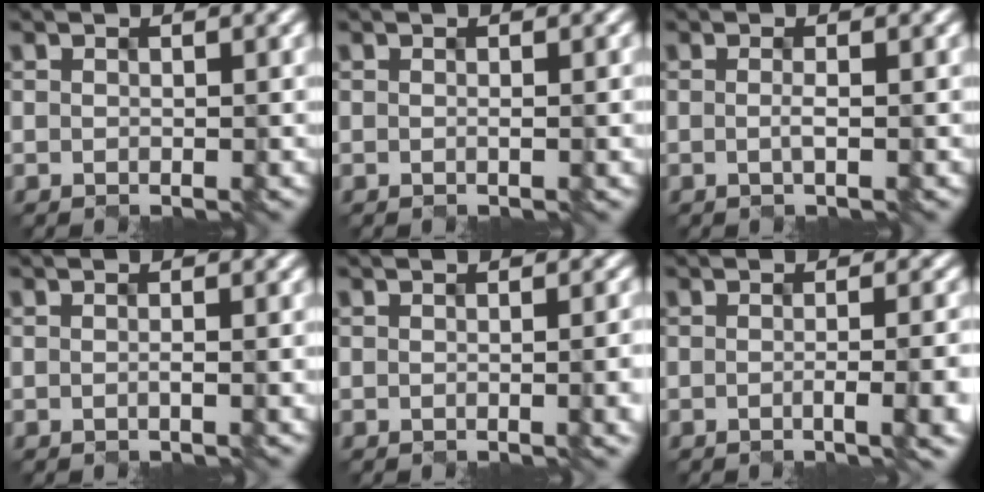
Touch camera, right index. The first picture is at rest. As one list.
[{"total": 0.7, "force": [-0.1, 0.2, 0.7], "torque": [-0.012, 0.001, -0.005]}, {"total": 0.8, "force": [-0.3, 0.1, 0.8], "torque": [-0.017, 0.002, -0.006]}, {"total": 1.0, "force": [-0.4, 0.2, 0.9], "torque": [-0.016, 0.002, -0.008]}, {"total": 4.0, "force": [-0.3, 1.8, 3.5], "torque": [-0.016, 0.009, 0.001]}, {"total": 5.2, "force": [-1.2, 1.7, 4.7], "torque": [-0.047, -0.003, -0.012]}]